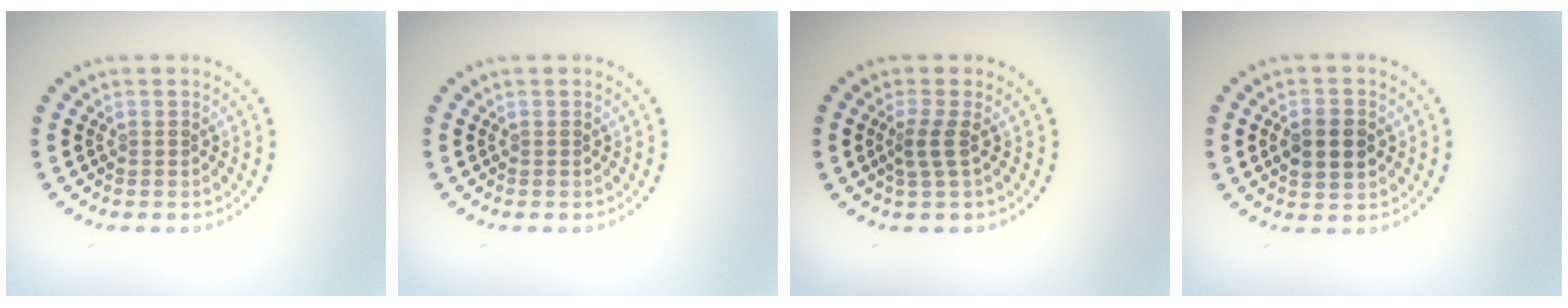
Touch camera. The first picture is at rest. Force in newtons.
{"total": 0.0}
{"total": 2.0, "press": 1.4, "slide": 1.4}
{"total": 3.1, "press": 3.1, "slide": 0.3}